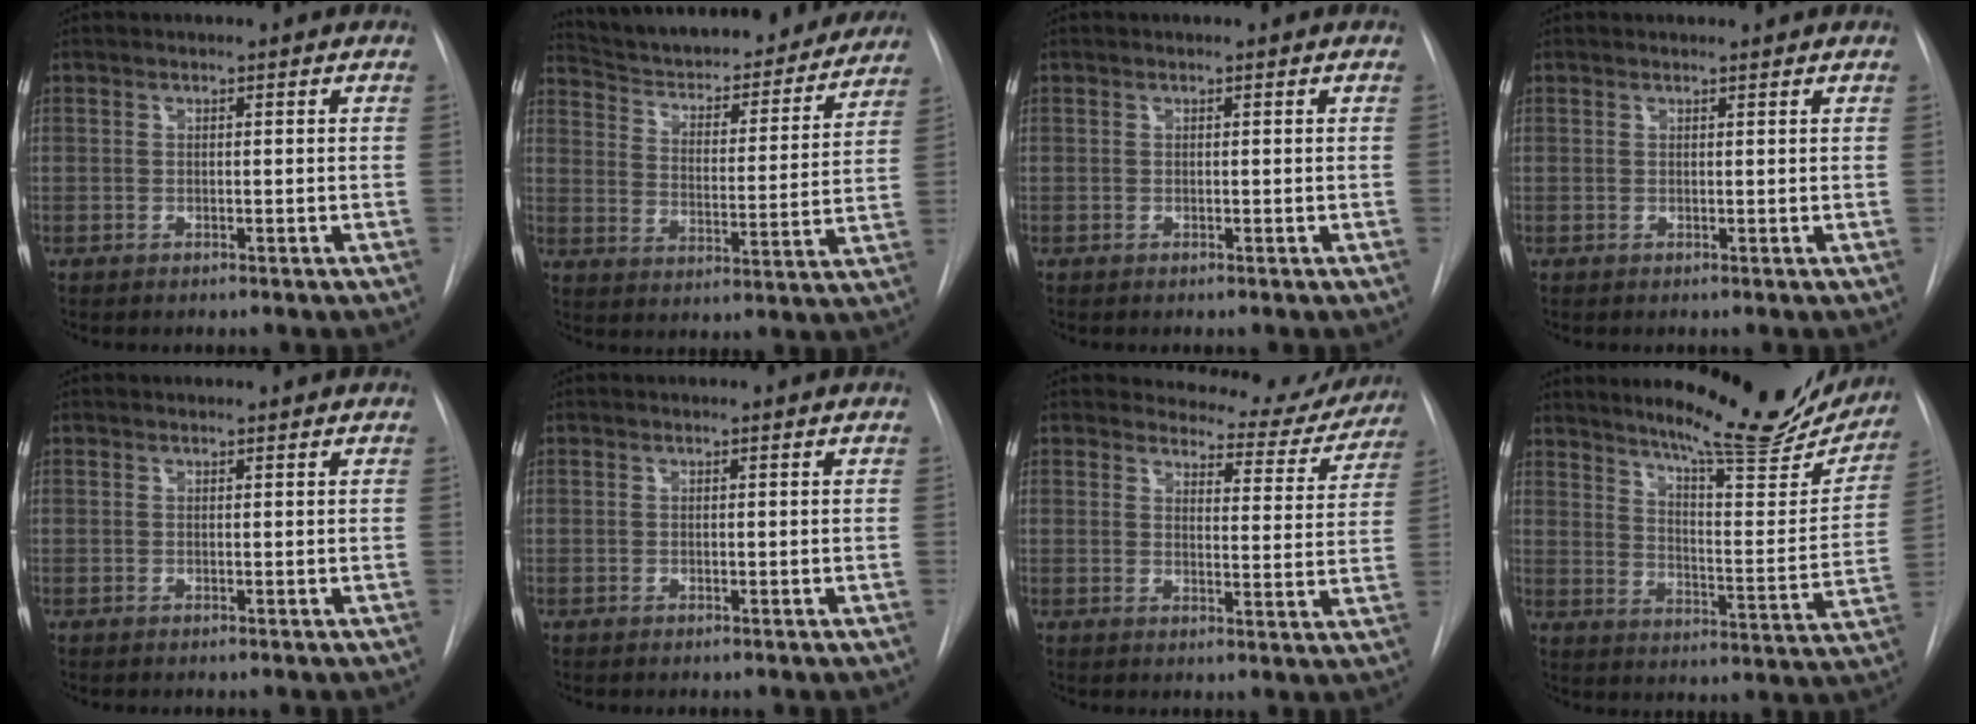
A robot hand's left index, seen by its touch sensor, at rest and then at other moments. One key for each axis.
{"total": 24.8, "fx": 22.6, "fy": 5.7, "fz": 8.5, "tx": -0.133, "ty": -0.032, "tz": 0.302}
{"total": 0.0}
{"total": 0.8, "fx": 0.8, "fy": 0.1, "fz": 0.1, "tx": -0.006, "ty": 0.004, "tz": 0.009}
{"total": 0.0}
{"total": 0.7, "fx": -0.7, "fy": -0.1, "fz": -0.1, "tx": 0.000, "ty": -0.007, "tz": -0.011}
{"total": 9.8, "fx": 9.4, "fy": 2.8, "fz": 0.2, "tx": 0.019, "ty": -0.041, "tz": 0.091}
{"total": 19.5, "fx": 16.9, "fy": 2.6, "fz": 9.3, "tx": -0.129, "ty": -0.060, "tz": 0.220}